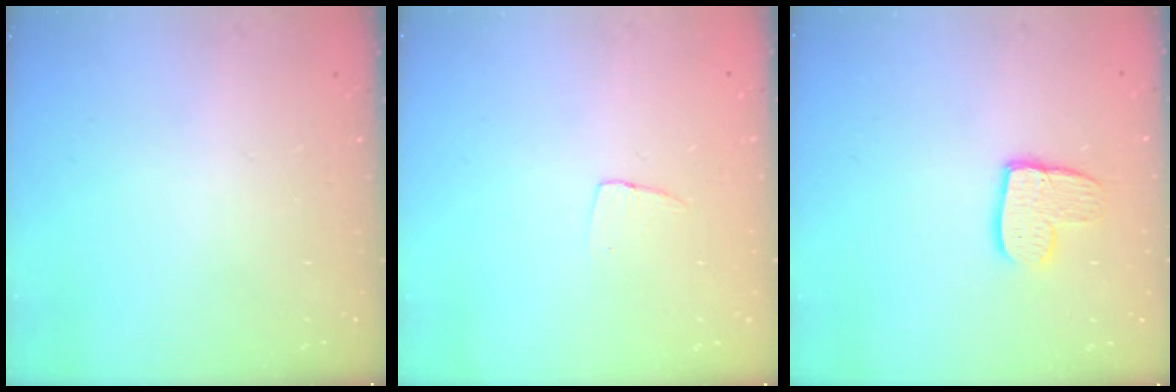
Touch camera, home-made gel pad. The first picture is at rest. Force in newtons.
{"total": 4.5, "press": 4.4, "slide": 0.3}
{"total": 8.9, "press": 8.9, "slide": 0.4}